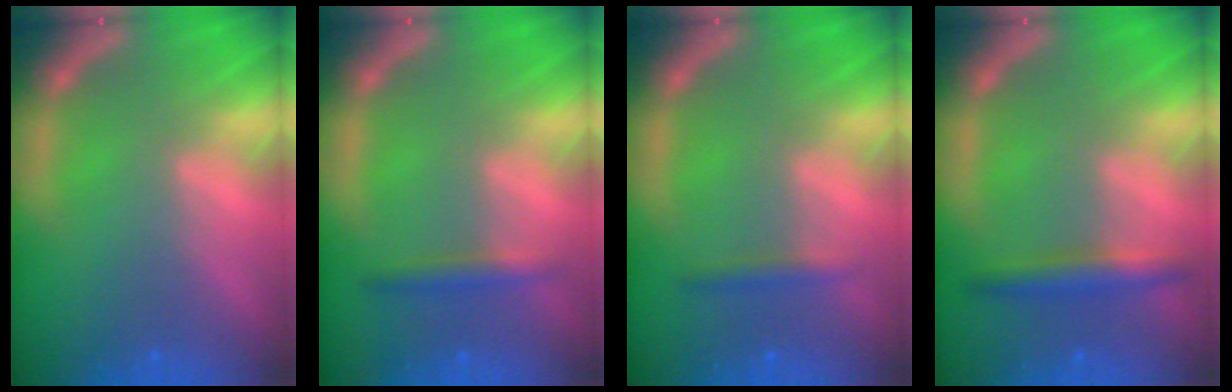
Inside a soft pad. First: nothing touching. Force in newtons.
{"total": 1.9}
{"total": 1.4}
{"total": 3.0}